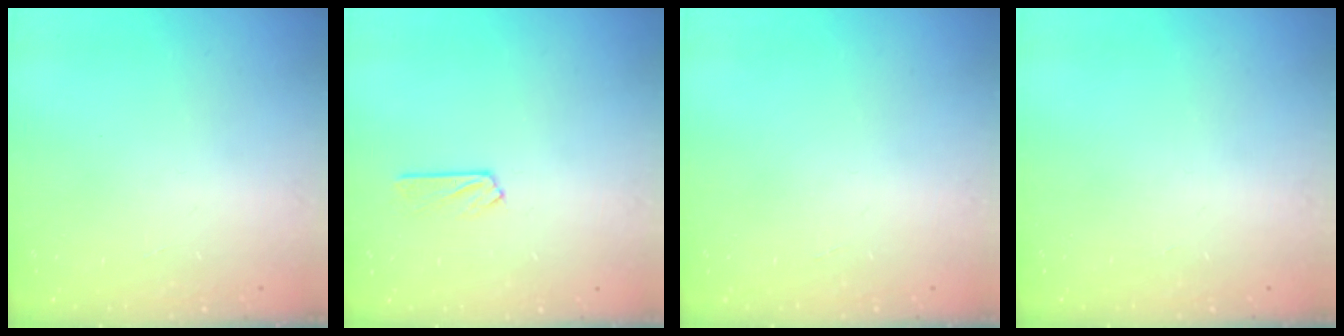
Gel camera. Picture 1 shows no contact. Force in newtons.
{"total": 3.2, "press": 3.2, "slide": 0.3}
{"total": 0.0}
{"total": 0.0}